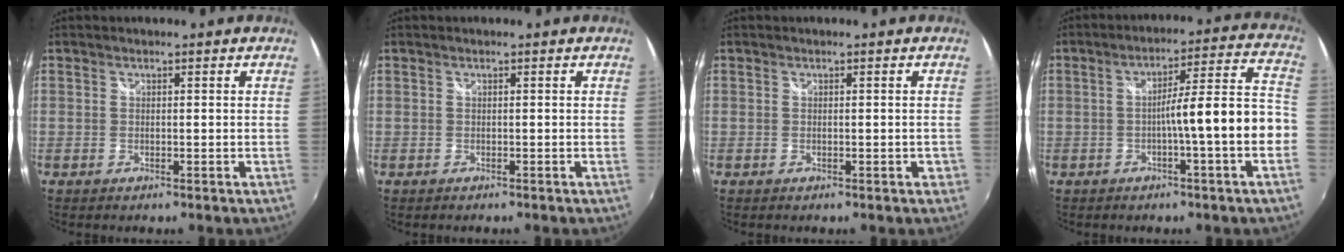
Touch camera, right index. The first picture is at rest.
{"total": 0.0}
{"total": 1.0, "force": [-0.4, 0.7, 0.6], "torque": [-0.005, 0.006, 0.001]}
{"total": 10.7, "force": [-2.9, -0.4, 10.3], "torque": [-0.132, 0.026, -0.037]}